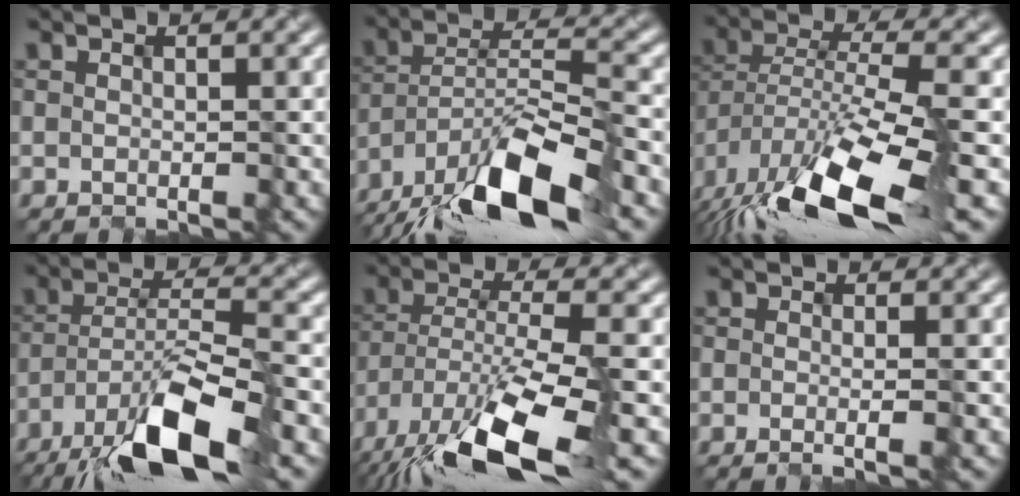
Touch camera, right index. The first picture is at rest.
{"total": 13.0, "force": [-9.7, 3.1, 8.1], "torque": [-0.155, 0.004, -0.174]}
{"total": 13.2, "force": [-7.1, 4.2, 10.3], "torque": [-0.200, -0.009, -0.122]}
{"total": 10.9, "force": [-7.4, 2.3, 7.7], "torque": [-0.139, 0.002, -0.136]}
{"total": 12.9, "force": [-8.0, 3.5, 9.5], "torque": [-0.198, -0.026, -0.139]}
{"total": 1.6, "force": [-0.5, 0.4, 1.4], "torque": [-0.014, 0.001, -0.021]}